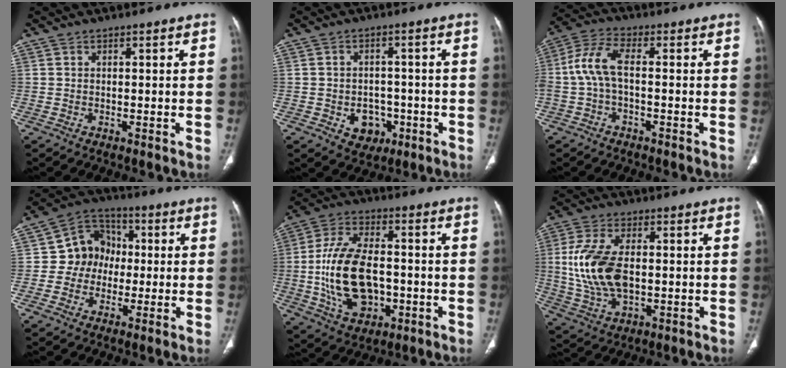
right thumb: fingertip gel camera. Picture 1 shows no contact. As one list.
[{"total": 6.2, "force": [-2.2, 5.0, 3.0], "torque": [-0.015, 0.018, -0.021]}, {"total": 7.7, "force": [-0.6, 3.2, 7.0], "torque": [-0.168, 0.028, -0.019]}, {"total": 9.5, "force": [-0.4, 8.6, 4.1], "torque": [-0.023, 0.025, -0.020]}, {"total": 17.3, "force": [-2.0, 10.4, 13.6], "torque": [-0.249, 0.013, -0.025]}, {"total": 13.6, "force": [0.4, 7.5, 11.3], "torque": [-0.241, -0.002, 0.012]}]